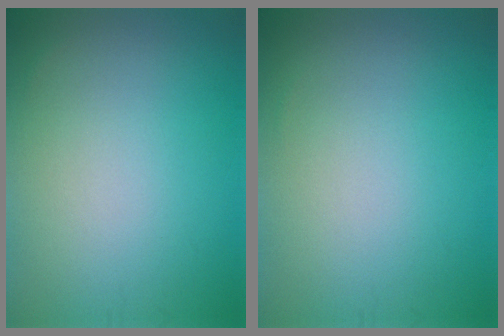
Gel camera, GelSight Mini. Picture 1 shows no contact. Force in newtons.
{"total": 0.0}